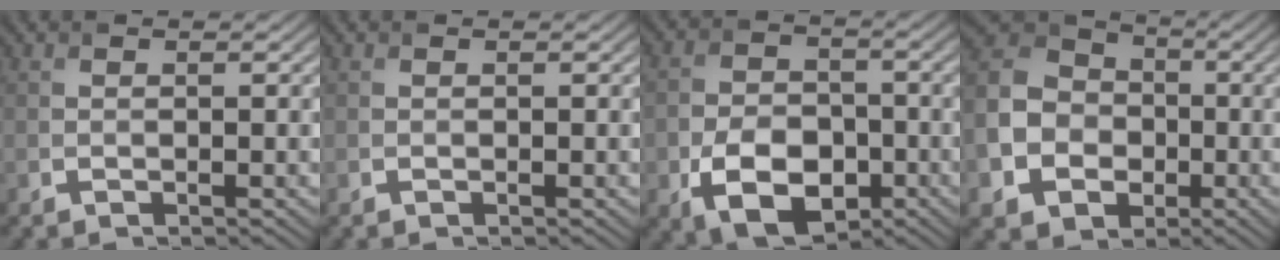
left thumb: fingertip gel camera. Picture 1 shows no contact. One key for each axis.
{"total": 0.0}
{"total": 9.2, "fx": -3.8, "fy": 6.1, "fz": 5.7, "tx": -0.114, "ty": -0.015, "tz": -0.070}
{"total": 12.2, "fx": -3.1, "fy": 10.3, "fz": 5.8, "tx": -0.170, "ty": -0.034, "tz": -0.078}